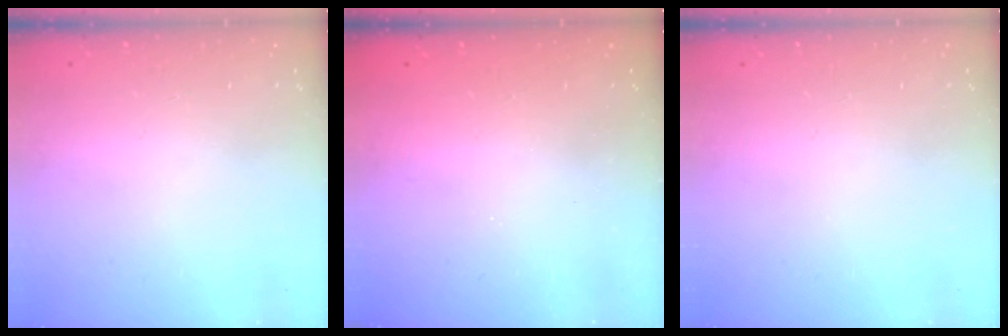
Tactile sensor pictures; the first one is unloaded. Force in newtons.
{"total": 2.4, "press": 2.3, "slide": 0.8}
{"total": 0.0}